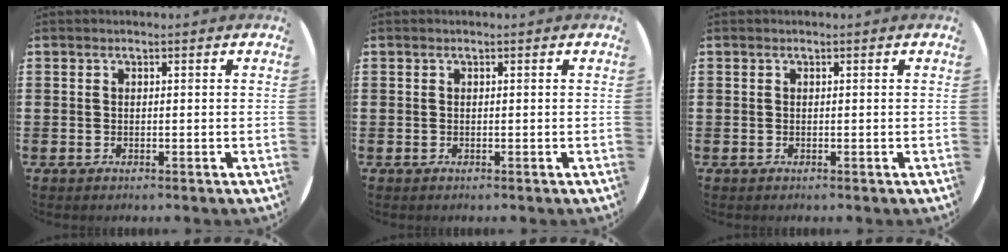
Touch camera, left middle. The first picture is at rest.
{"total": 0.0}
{"total": 0.0}